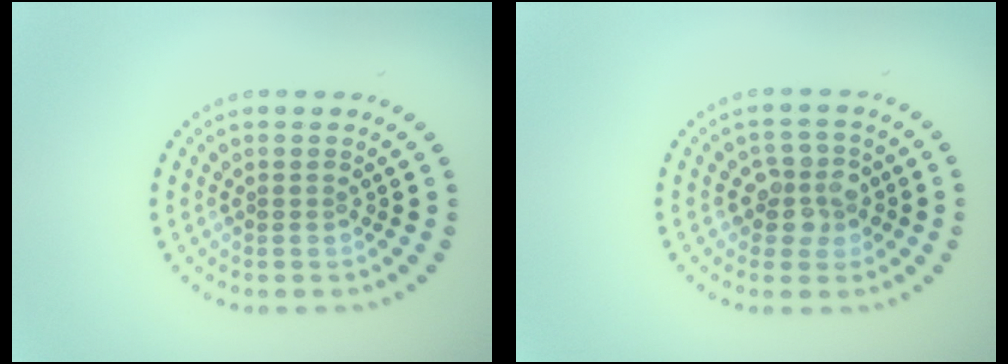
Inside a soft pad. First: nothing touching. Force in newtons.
{"total": 3.1, "press": 2.8, "slide": 1.3}